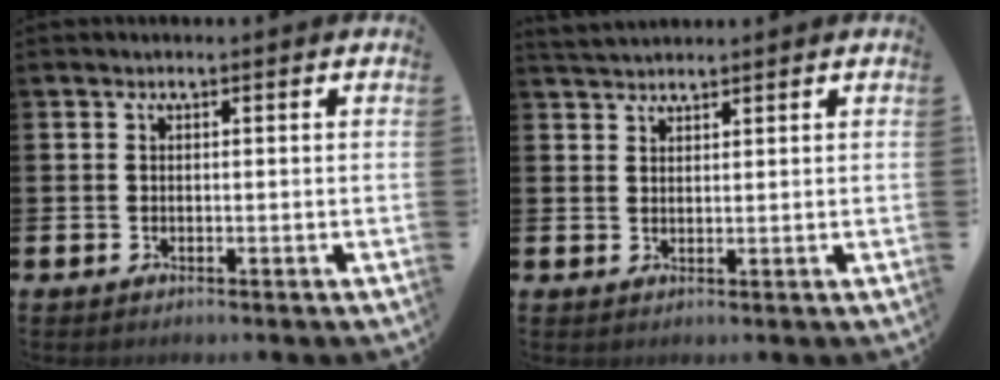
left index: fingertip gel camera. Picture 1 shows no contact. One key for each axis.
{"total": 2.4, "fx": 2.4, "fy": 0.5, "fz": 0.2, "tx": -0.009, "ty": -0.005, "tz": 0.045}